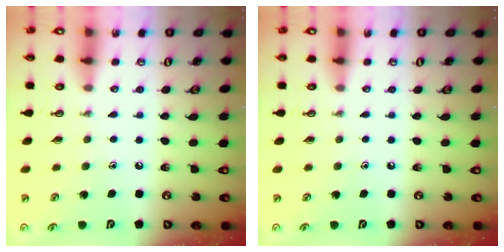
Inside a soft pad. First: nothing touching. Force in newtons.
{"total": 0.0}